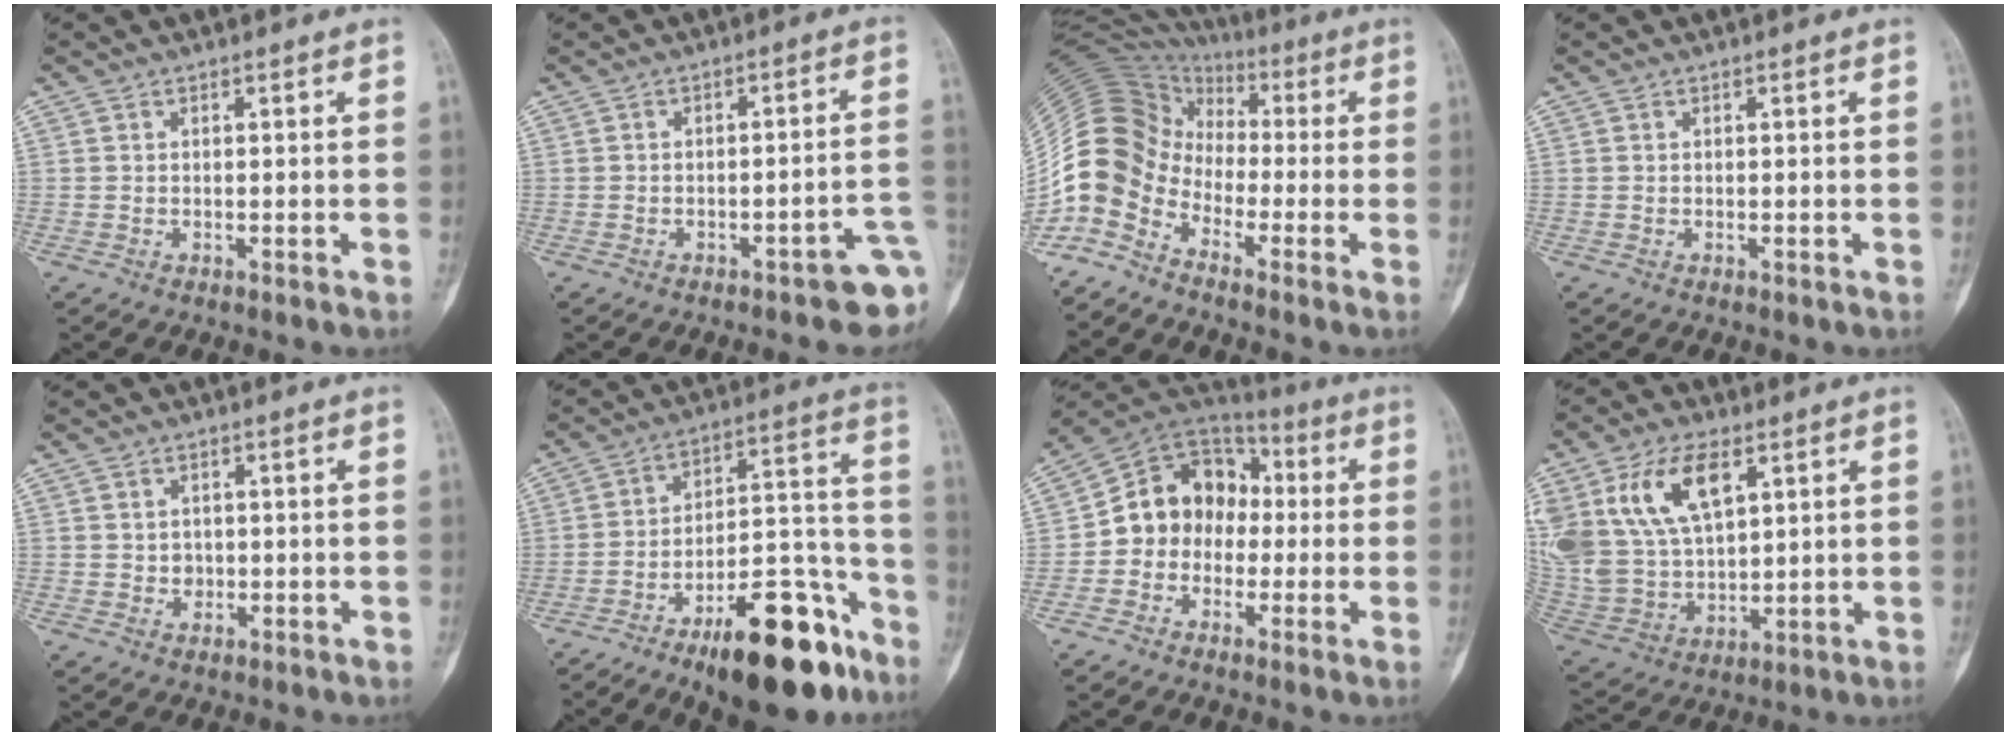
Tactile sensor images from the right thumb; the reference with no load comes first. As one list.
[{"total": 8.3, "force": [-4.1, 2.5, 6.8], "torque": [-0.064, 0.030, -0.046]}, {"total": 13.2, "force": [-6.4, 9.2, 6.9], "torque": [-0.132, 0.066, -0.139]}, {"total": 0.0}, {"total": 2.0, "force": [0.0, 1.9, 0.8], "torque": [0.000, 0.004, 0.003]}, {"total": 22.2, "force": [-13.9, 8.1, 15.3], "torque": [-0.179, 0.100, -0.213]}, {"total": 13.5, "force": [-0.9, 11.3, 7.4], "torque": [-0.082, 0.043, -0.031]}, {"total": 19.1, "force": [8.1, 10.8, 13.5], "torque": [-0.268, -0.018, 0.164]}]